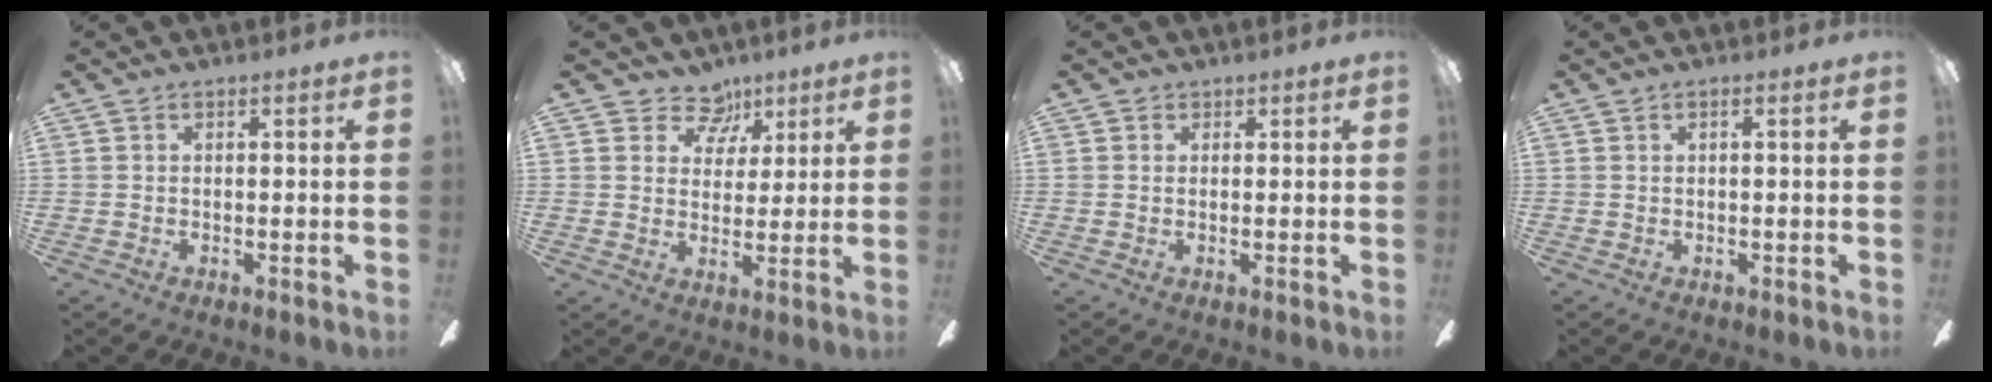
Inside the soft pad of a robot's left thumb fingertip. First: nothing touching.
{"total": 8.0, "force": [4.9, 5.8, 2.5], "torque": [-0.032, -0.023, 0.089]}
{"total": 0.8, "force": [0.5, 0.7, 0.1], "torque": [0.007, 0.000, 0.007]}
{"total": 0.7, "force": [0.1, 0.0, 0.7], "torque": [-0.013, -0.001, 0.003]}